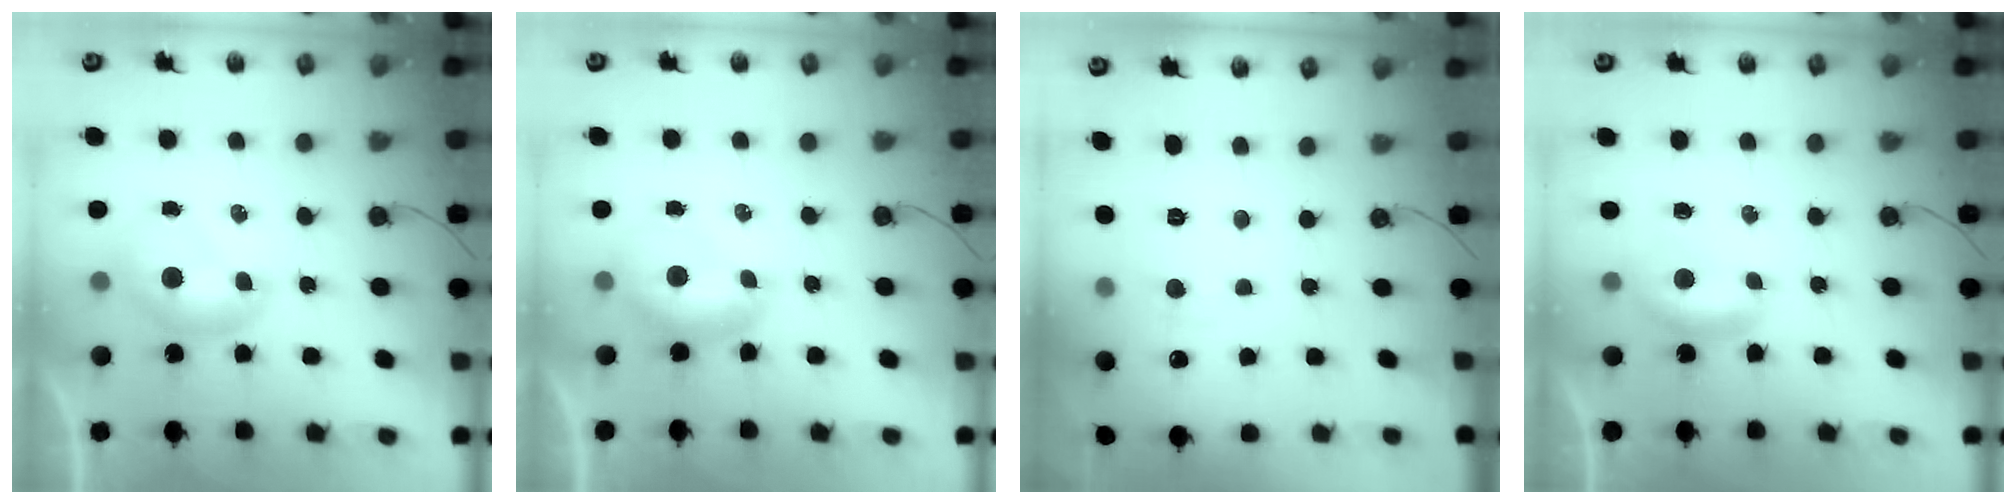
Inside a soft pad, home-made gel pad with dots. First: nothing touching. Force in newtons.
{"total": 0.5, "press": 0.5, "slide": 0.2}
{"total": 0.0}
{"total": 0.6, "press": 0.1, "slide": 0.5}